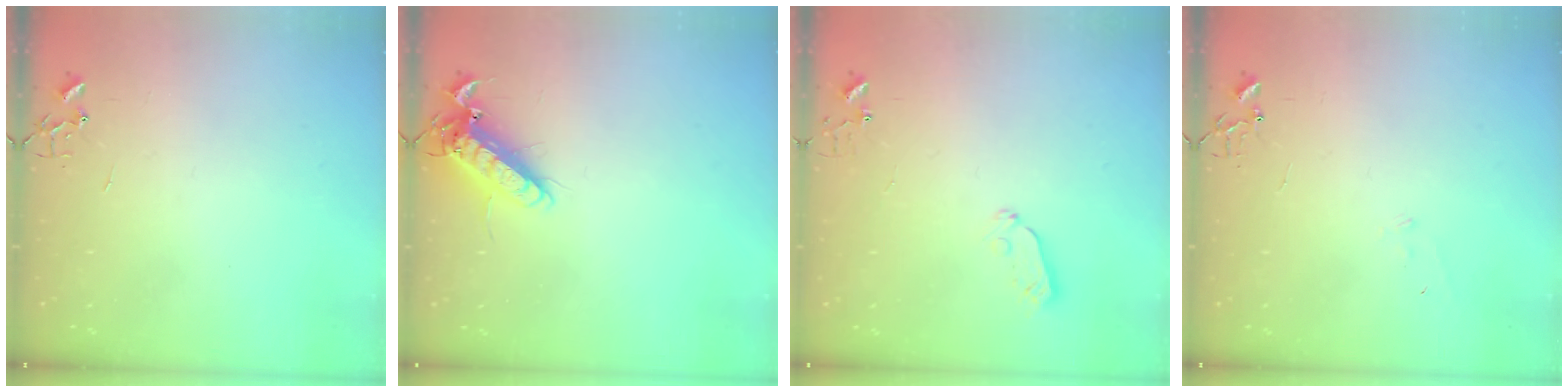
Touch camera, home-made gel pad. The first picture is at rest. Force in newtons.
{"total": 13.2, "press": 13.0, "slide": 2.1}
{"total": 3.9, "press": 3.8, "slide": 0.6}
{"total": 5.6, "press": 5.6, "slide": 0.7}